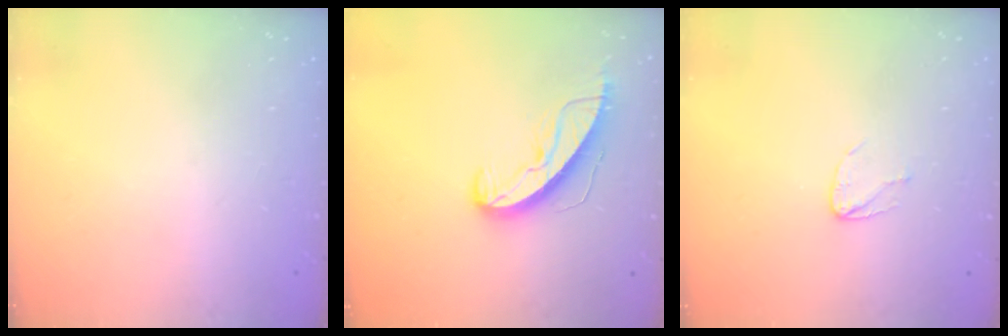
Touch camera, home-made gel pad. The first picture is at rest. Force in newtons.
{"total": 9.4, "press": 9.4, "slide": 0.5}
{"total": 4.5, "press": 4.5, "slide": 0.4}